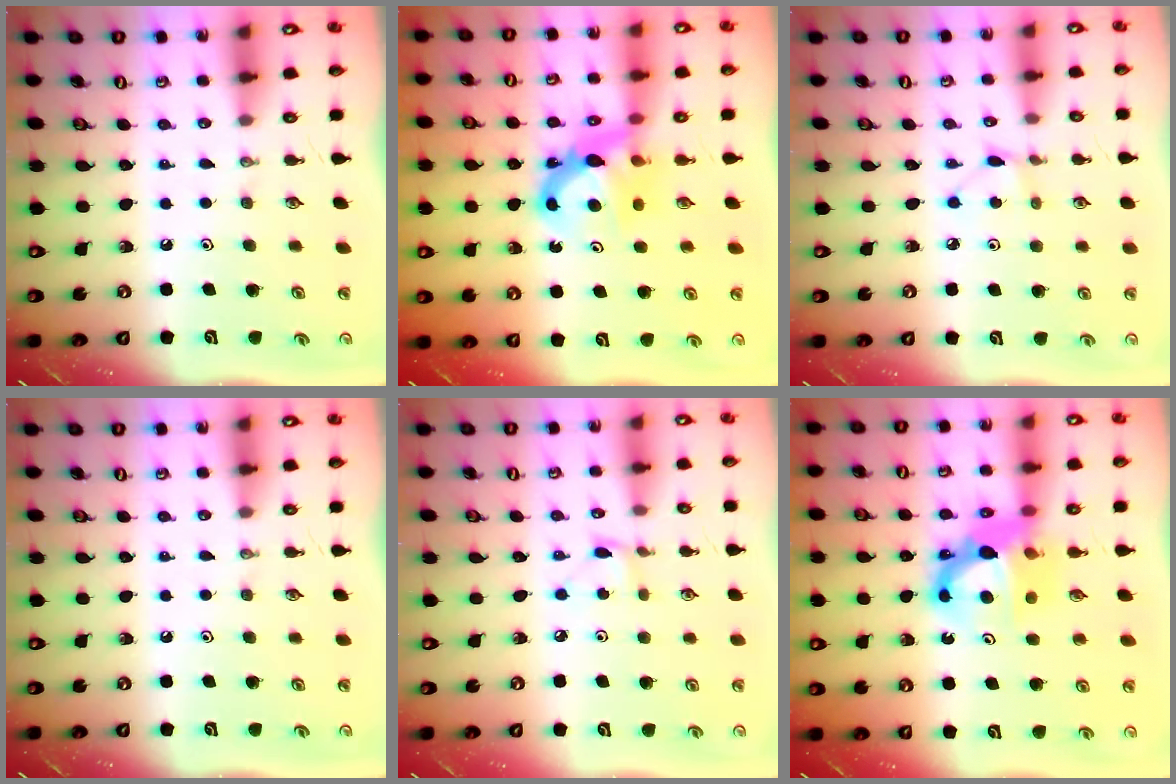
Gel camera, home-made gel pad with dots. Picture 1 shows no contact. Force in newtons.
{"total": 7.5, "press": 7.5, "slide": 0.1}
{"total": 3.0, "press": 3.0, "slide": 0.4}
{"total": 0.0}
{"total": 2.7, "press": 2.7, "slide": 0.3}
{"total": 11.5, "press": 11.5, "slide": 1.4}